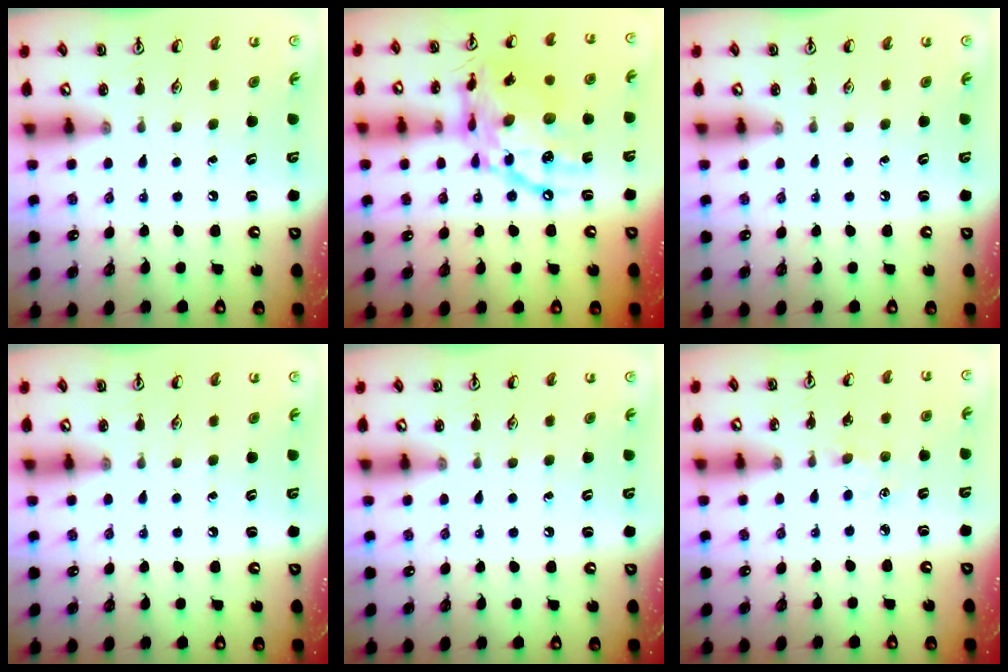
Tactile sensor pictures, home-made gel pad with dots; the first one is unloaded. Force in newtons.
{"total": 20.1, "press": 20.1, "slide": 1.7}
{"total": 0.0}
{"total": 0.0}
{"total": 0.0}
{"total": 1.9, "press": 1.9, "slide": 0.3}